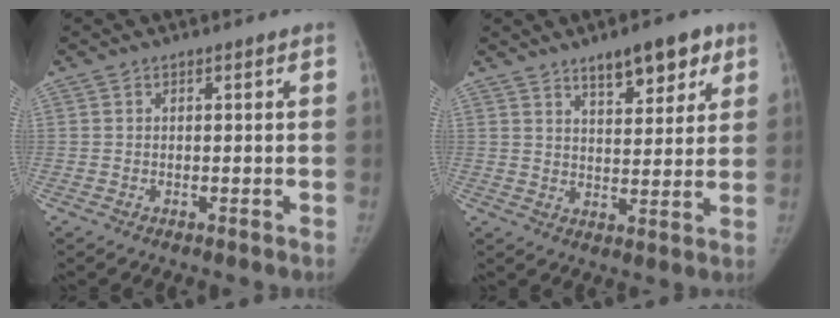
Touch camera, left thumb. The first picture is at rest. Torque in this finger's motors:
{"motor_torque": [0.17, 0.21, 0.00, -0.01, 0.13]}